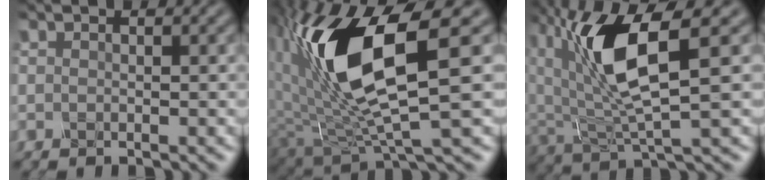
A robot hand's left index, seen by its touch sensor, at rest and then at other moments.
{"total": 10.8, "force": [2.4, 3.5, 9.9], "torque": [-0.210, -0.003, 0.055]}
{"total": 7.5, "force": [2.5, 2.3, 6.7], "torque": [-0.154, 0.001, 0.054]}